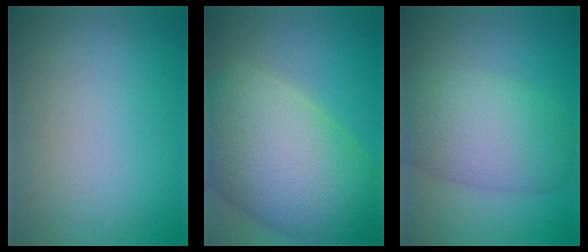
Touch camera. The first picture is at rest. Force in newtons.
{"total": 14.5, "press": 14.5, "slide": 0.7}
{"total": 7.3, "press": 7.3, "slide": 0.4}